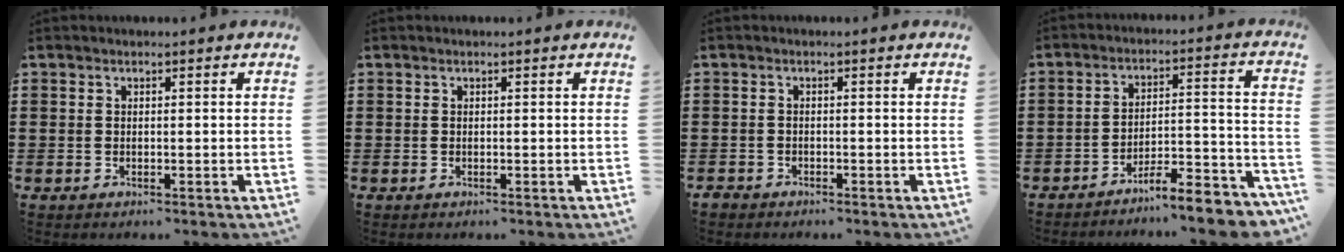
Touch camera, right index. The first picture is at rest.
{"total": 0.0}
{"total": 1.0, "force": [-0.9, 0.4, 0.0], "torque": [-0.003, 0.002, -0.021]}
{"total": 6.8, "force": [-6.4, 0.3, 2.4], "torque": [-0.032, 0.002, -0.123]}